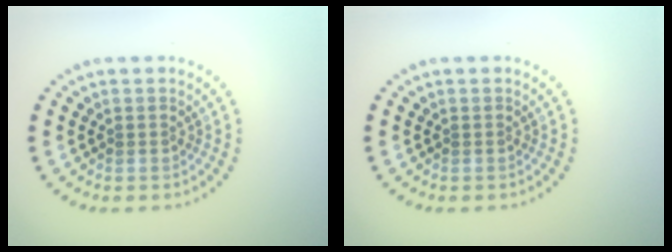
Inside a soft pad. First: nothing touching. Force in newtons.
{"total": 0.0}